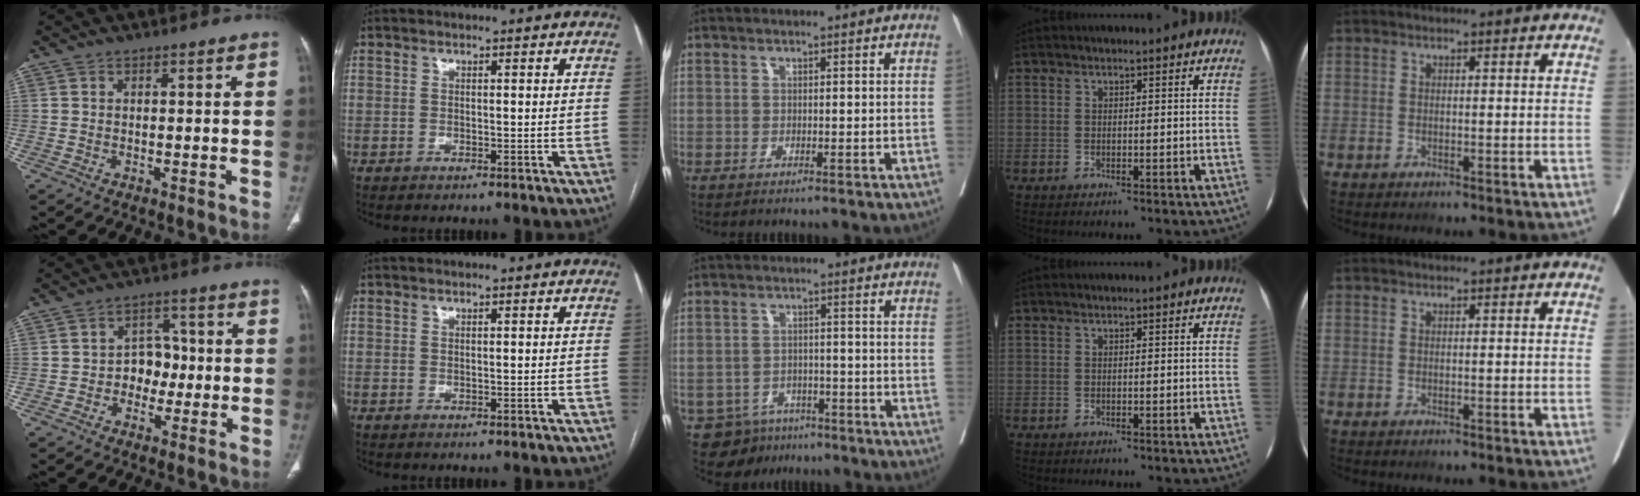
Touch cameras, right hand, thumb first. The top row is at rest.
{"thumb": {"total": 5.8, "force": [-1.2, 4.7, 3.1], "torque": [-0.004, 0.024, -0.030]}, "middle": {"total": 6.7, "force": [-4.6, 4.8, 1.3], "torque": [-0.015, 0.006, -0.060]}}